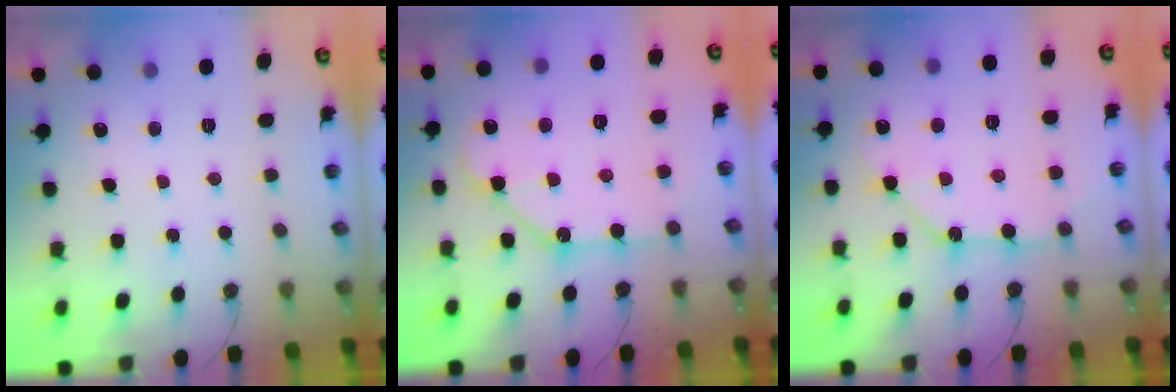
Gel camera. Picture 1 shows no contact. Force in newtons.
{"total": 11.2, "press": 11.2, "slide": 1.0}
{"total": 9.9, "press": 9.8, "slide": 0.9}